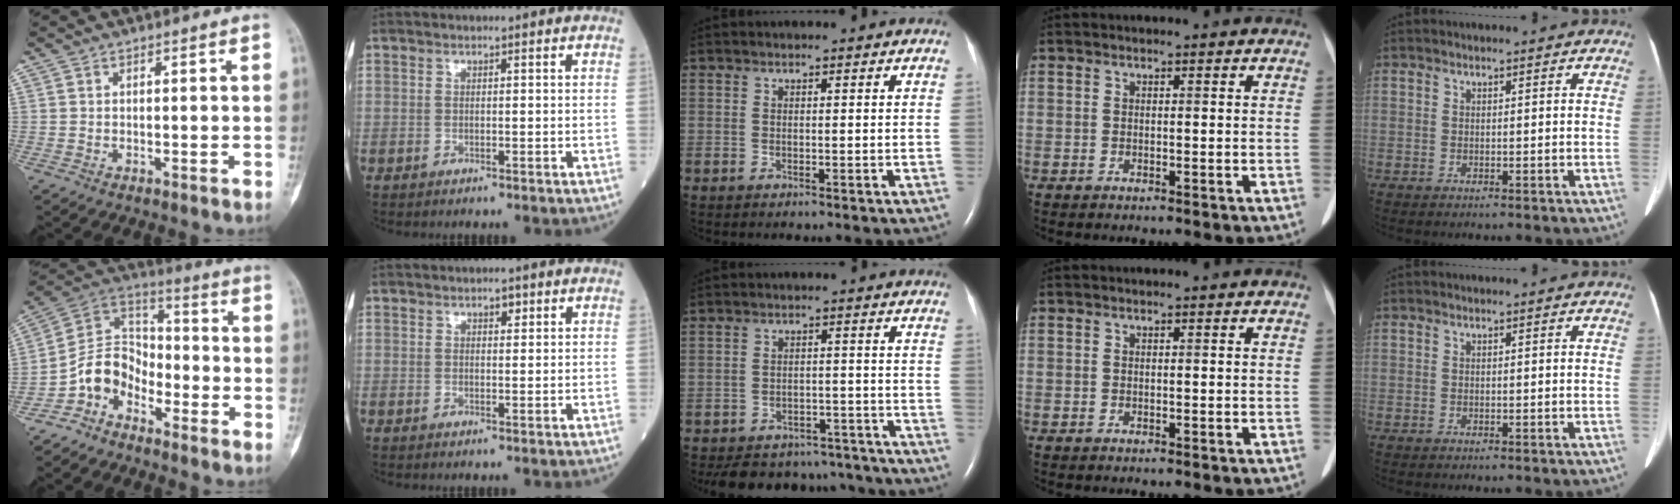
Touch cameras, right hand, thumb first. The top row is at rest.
{"thumb": {"total": 10.2, "force": [-6.2, 7.2, 3.7], "torque": [-0.047, 0.081, -0.138]}, "index": {"total": 1.4, "force": [0.8, 0.5, 1.0], "torque": [-0.014, 0.001, 0.011]}, "middle": {"total": 14.9, "force": [-13.2, 6.1, 3.3], "torque": [-0.064, 0.015, -0.161]}}